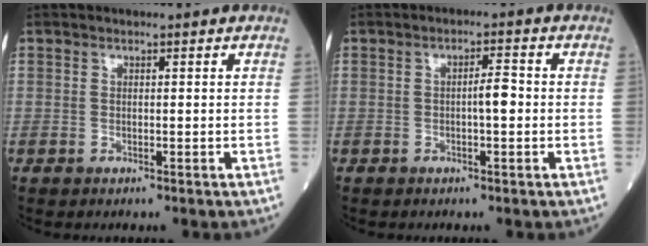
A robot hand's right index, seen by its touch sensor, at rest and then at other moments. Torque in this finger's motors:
{"motor_torque": [0.87, -0.05, 0.37, 0.09]}